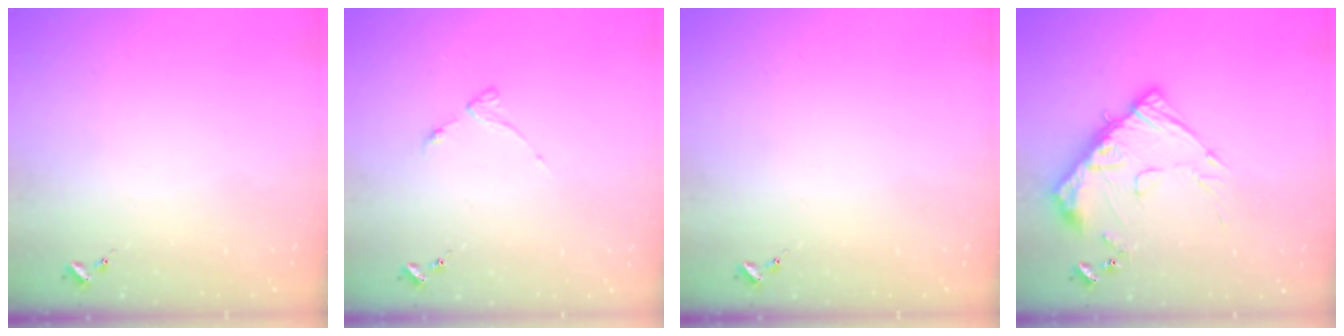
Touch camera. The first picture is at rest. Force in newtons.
{"total": 3.5, "press": 3.5, "slide": 0.5}
{"total": 0.0}
{"total": 14.2, "press": 14.2, "slide": 1.2}